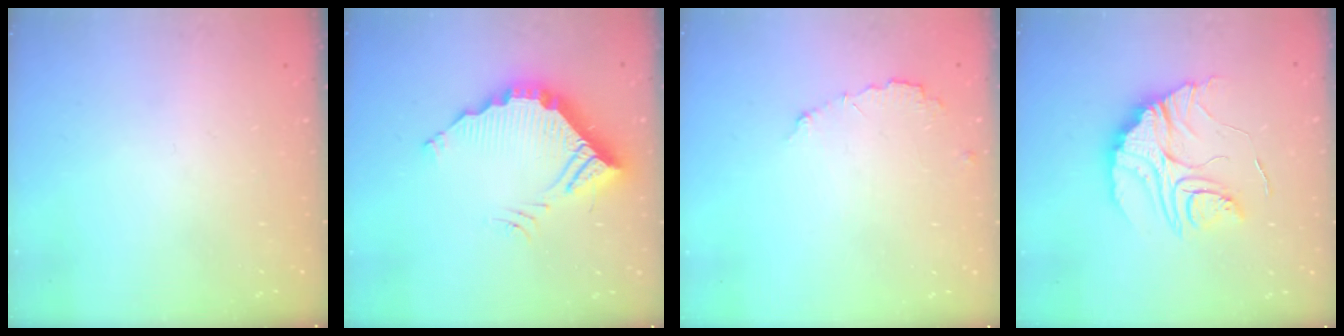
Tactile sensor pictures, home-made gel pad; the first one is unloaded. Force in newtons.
{"total": 14.9, "press": 14.9, "slide": 0.3}
{"total": 4.2, "press": 4.2, "slide": 0.1}
{"total": 17.5, "press": 17.5, "slide": 1.0}